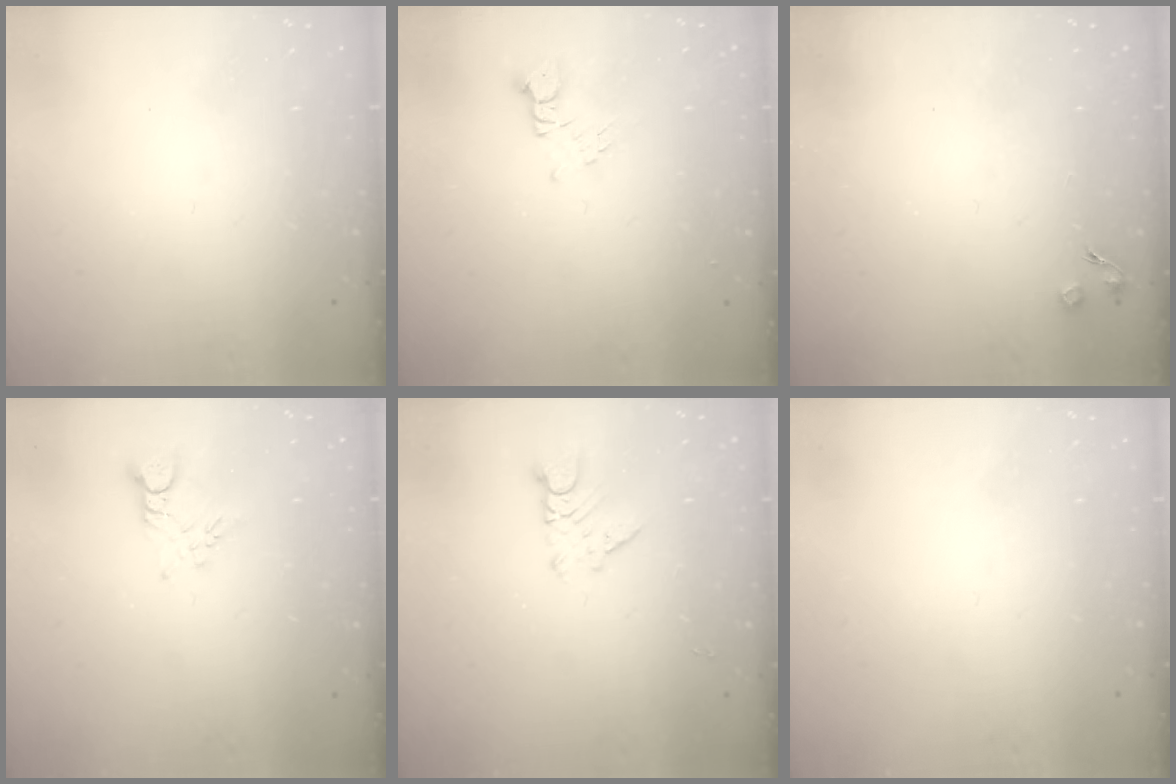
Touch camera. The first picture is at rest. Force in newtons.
{"total": 2.5, "press": 2.5, "slide": 0.3}
{"total": 3.9, "press": 3.8, "slide": 0.7}
{"total": 2.6, "press": 2.6, "slide": 0.4}
{"total": 2.8, "press": 2.8, "slide": 0.3}
{"total": 0.0}